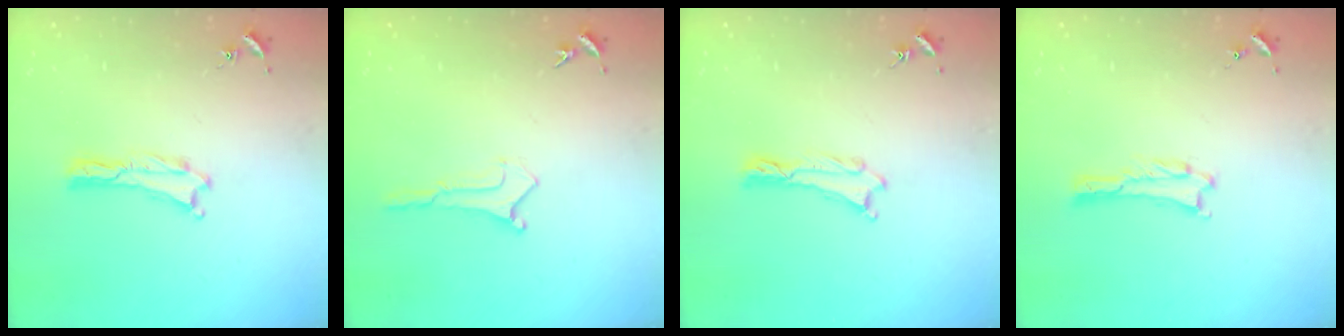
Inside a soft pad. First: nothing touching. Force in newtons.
{"total": 0.0}
{"total": 0.0}
{"total": 1.0, "press": 1.0, "slide": 0.1}